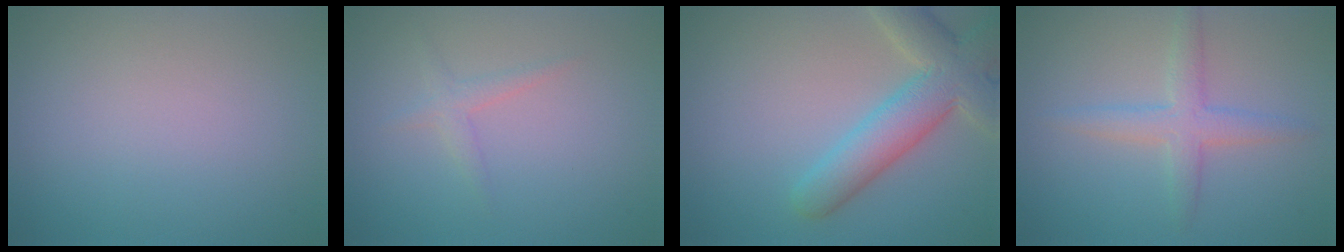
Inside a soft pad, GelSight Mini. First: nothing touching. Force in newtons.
{"total": 1.3, "press": 1.3, "slide": 0.1}
{"total": 6.4, "press": 6.4, "slide": 0.4}
{"total": 3.0, "press": 3.0, "slide": 0.1}